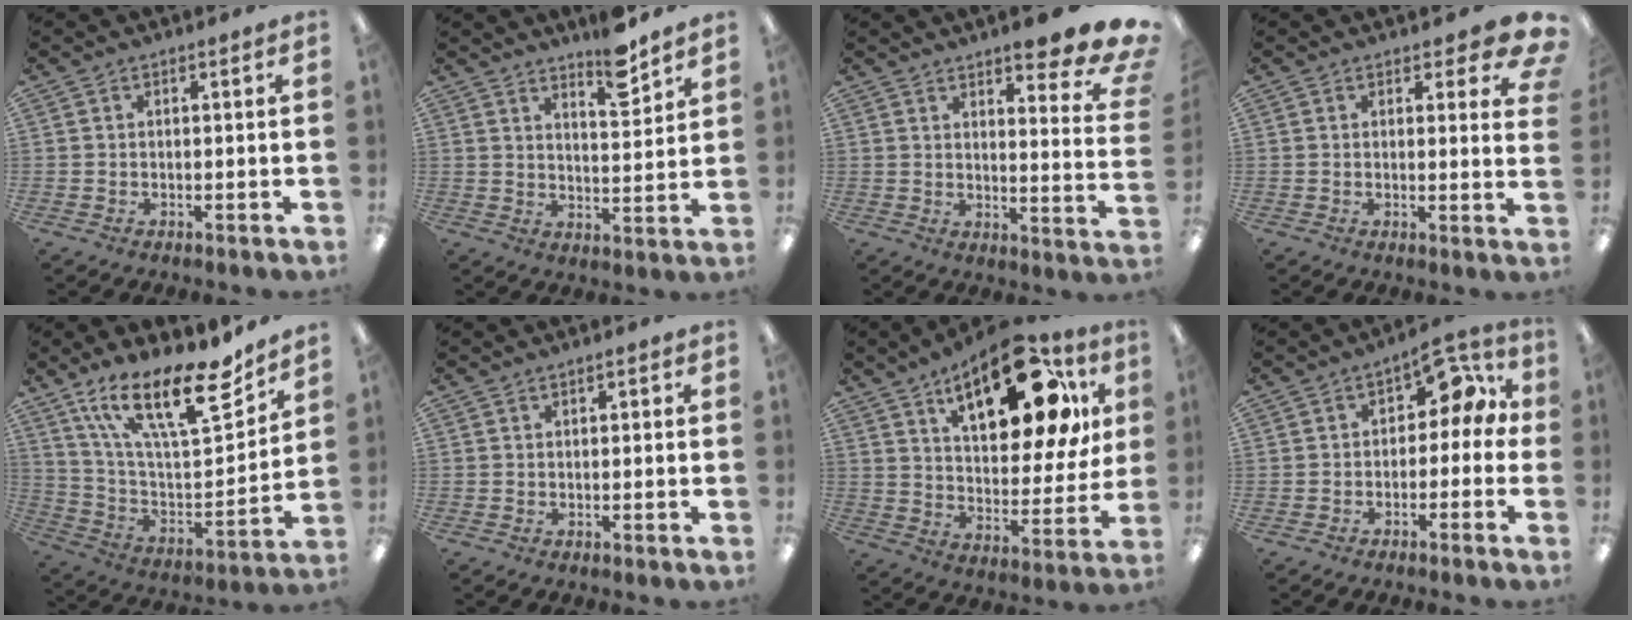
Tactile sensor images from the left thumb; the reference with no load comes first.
{"total": 8.5, "force": [7.0, 2.1, 4.3], "torque": [-0.048, -0.048, 0.116]}
{"total": 11.4, "force": [8.6, 2.3, 7.1], "torque": [-0.086, -0.067, 0.141]}
{"total": 6.3, "force": [3.8, 2.6, 4.4], "torque": [-0.041, -0.020, 0.061]}
{"total": 21.9, "force": [14.9, 6.7, 14.6], "torque": [-0.246, -0.098, 0.254]}
{"total": 0.8, "force": [0.2, 0.5, 0.6], "torque": [-0.012, 0.003, 0.004]}
{"total": 23.3, "force": [12.9, 10.1, 16.6], "torque": [-0.233, -0.060, 0.207]}
{"total": 7.8, "force": [3.0, 4.5, 5.6], "torque": [-0.073, -0.012, 0.047]}